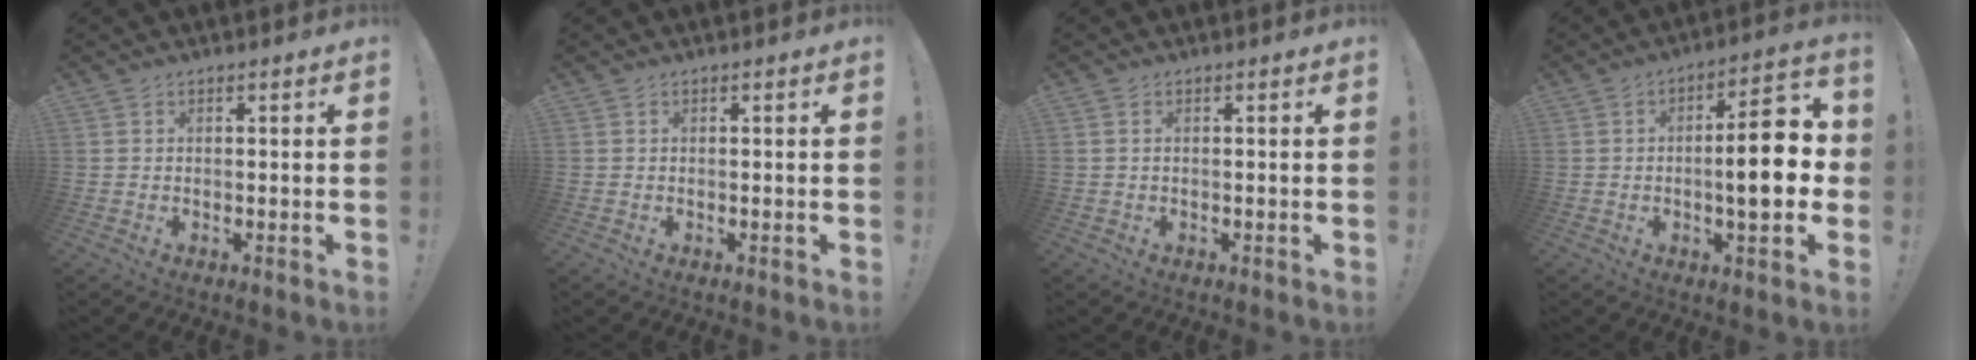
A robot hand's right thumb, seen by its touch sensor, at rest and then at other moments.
{"total": 0.0}
{"total": 1.3, "force": [0.0, -0.2, 1.3], "torque": [-0.024, 0.000, -0.001]}
{"total": 14.3, "force": [-0.9, 4.0, 13.7], "torque": [-0.178, -0.001, -0.025]}